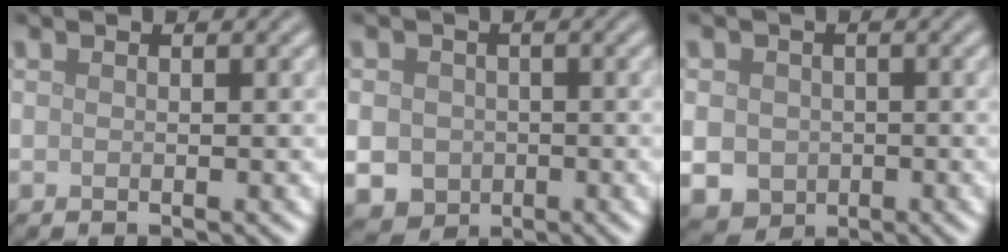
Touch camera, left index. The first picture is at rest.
{"total": 5.7, "force": [-0.7, 5.4, 1.7], "torque": [-0.040, -0.002, -0.031]}
{"total": 4.8, "force": [-0.4, 4.5, 1.7], "torque": [-0.036, -0.004, -0.019]}